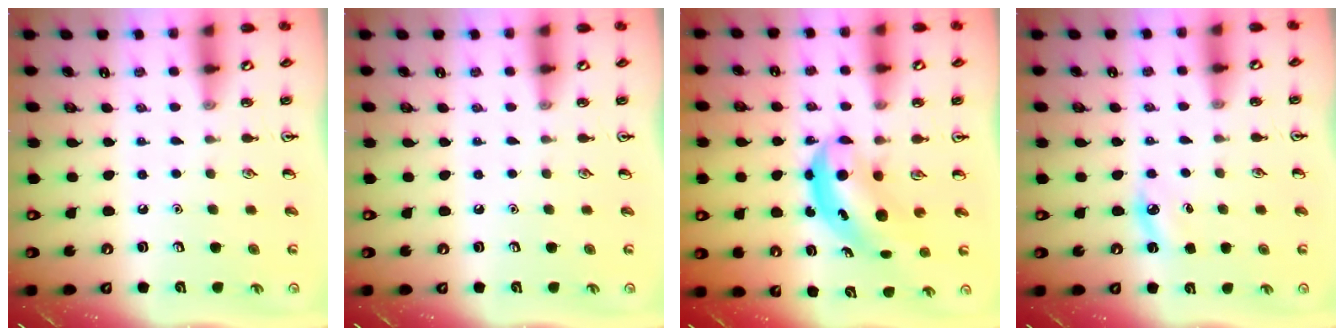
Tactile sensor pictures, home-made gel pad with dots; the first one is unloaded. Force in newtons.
{"total": 0.0}
{"total": 5.5, "press": 5.4, "slide": 1.2}
{"total": 4.5, "press": 4.3, "slide": 1.4}